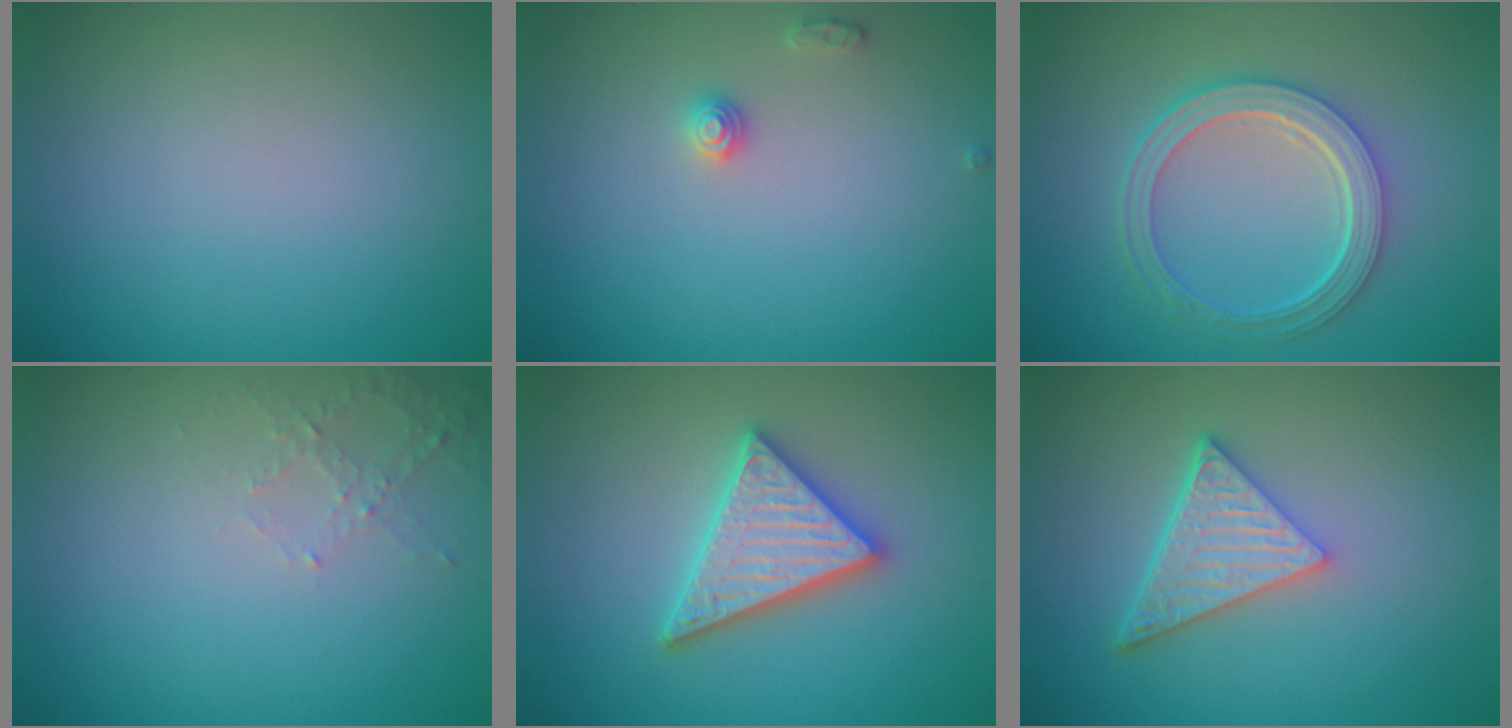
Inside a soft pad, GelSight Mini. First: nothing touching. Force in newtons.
{"total": 1.2, "press": 1.2, "slide": 0.0}
{"total": 5.1, "press": 3.8, "slide": 3.4}
{"total": 1.3, "press": 1.3, "slide": 0.4}
{"total": 4.9, "press": 4.9, "slide": 0.7}
{"total": 5.1, "press": 3.7, "slide": 3.5}